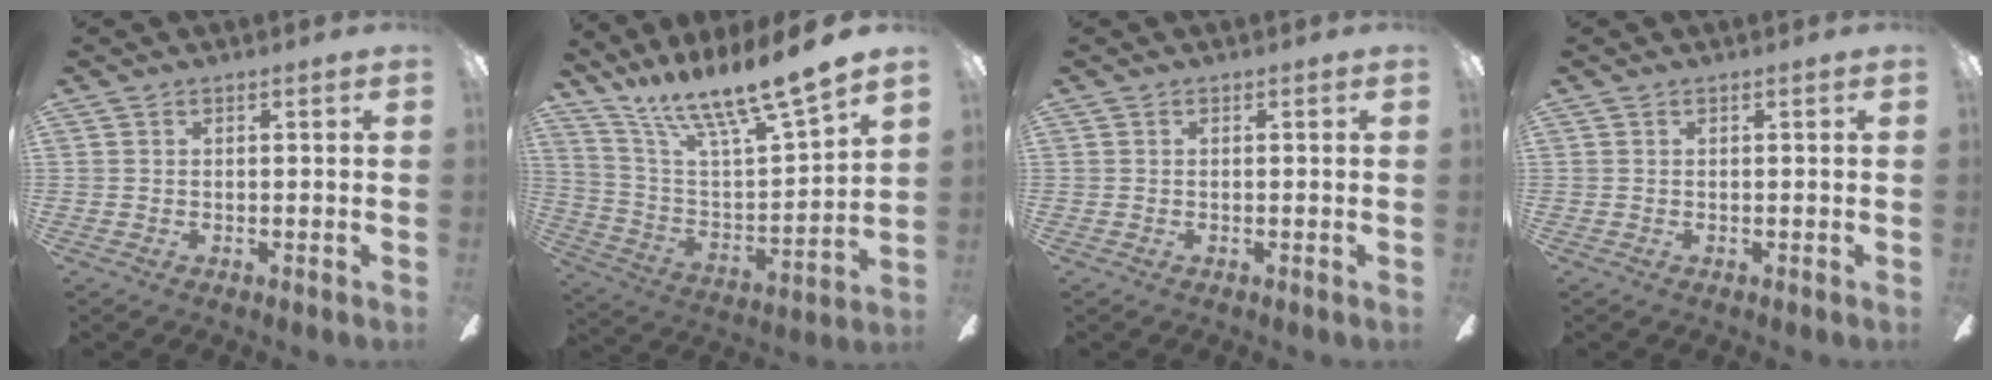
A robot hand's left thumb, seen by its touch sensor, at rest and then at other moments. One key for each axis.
{"total": 17.0, "fx": 14.9, "fy": 1.2, "fz": 8.2, "tx": -0.164, "ty": -0.110, "tz": 0.249}
{"total": 0.0}
{"total": 0.0}